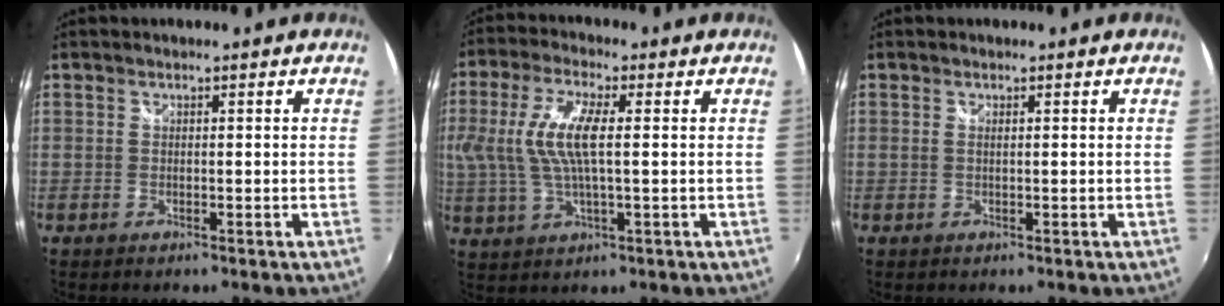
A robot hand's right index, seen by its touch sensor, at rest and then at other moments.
{"total": 11.3, "force": [1.1, 3.3, 10.7], "torque": [-0.216, 0.003, 0.023]}
{"total": 0.5, "force": [0.2, 0.0, 0.5], "torque": [-0.011, 0.000, 0.002]}